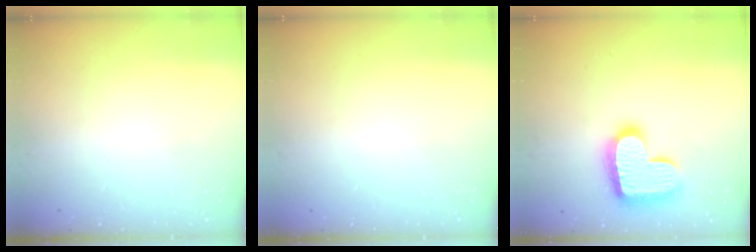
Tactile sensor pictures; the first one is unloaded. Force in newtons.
{"total": 0.0}
{"total": 20.1, "press": 20.1, "slide": 1.3}